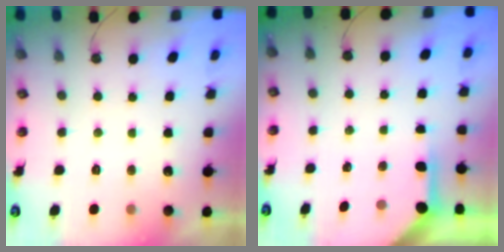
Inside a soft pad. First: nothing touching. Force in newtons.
{"total": 3.9, "press": 3.9, "slide": 0.4}